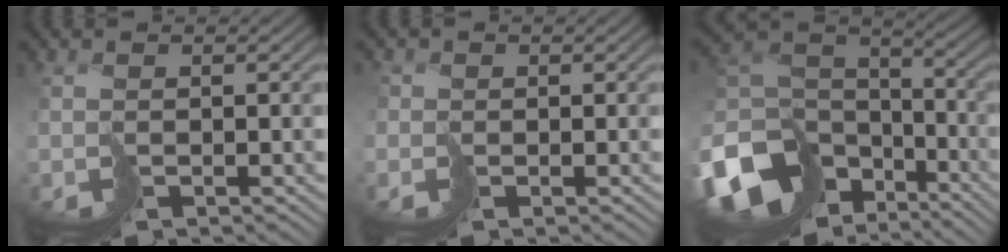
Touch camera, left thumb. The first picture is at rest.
{"total": 1.1, "force": [-0.1, 0.8, -0.8], "torque": [0.022, 0.001, -0.011]}
{"total": 15.6, "force": [-7.5, 10.8, 8.4], "torque": [-0.262, -0.043, -0.108]}